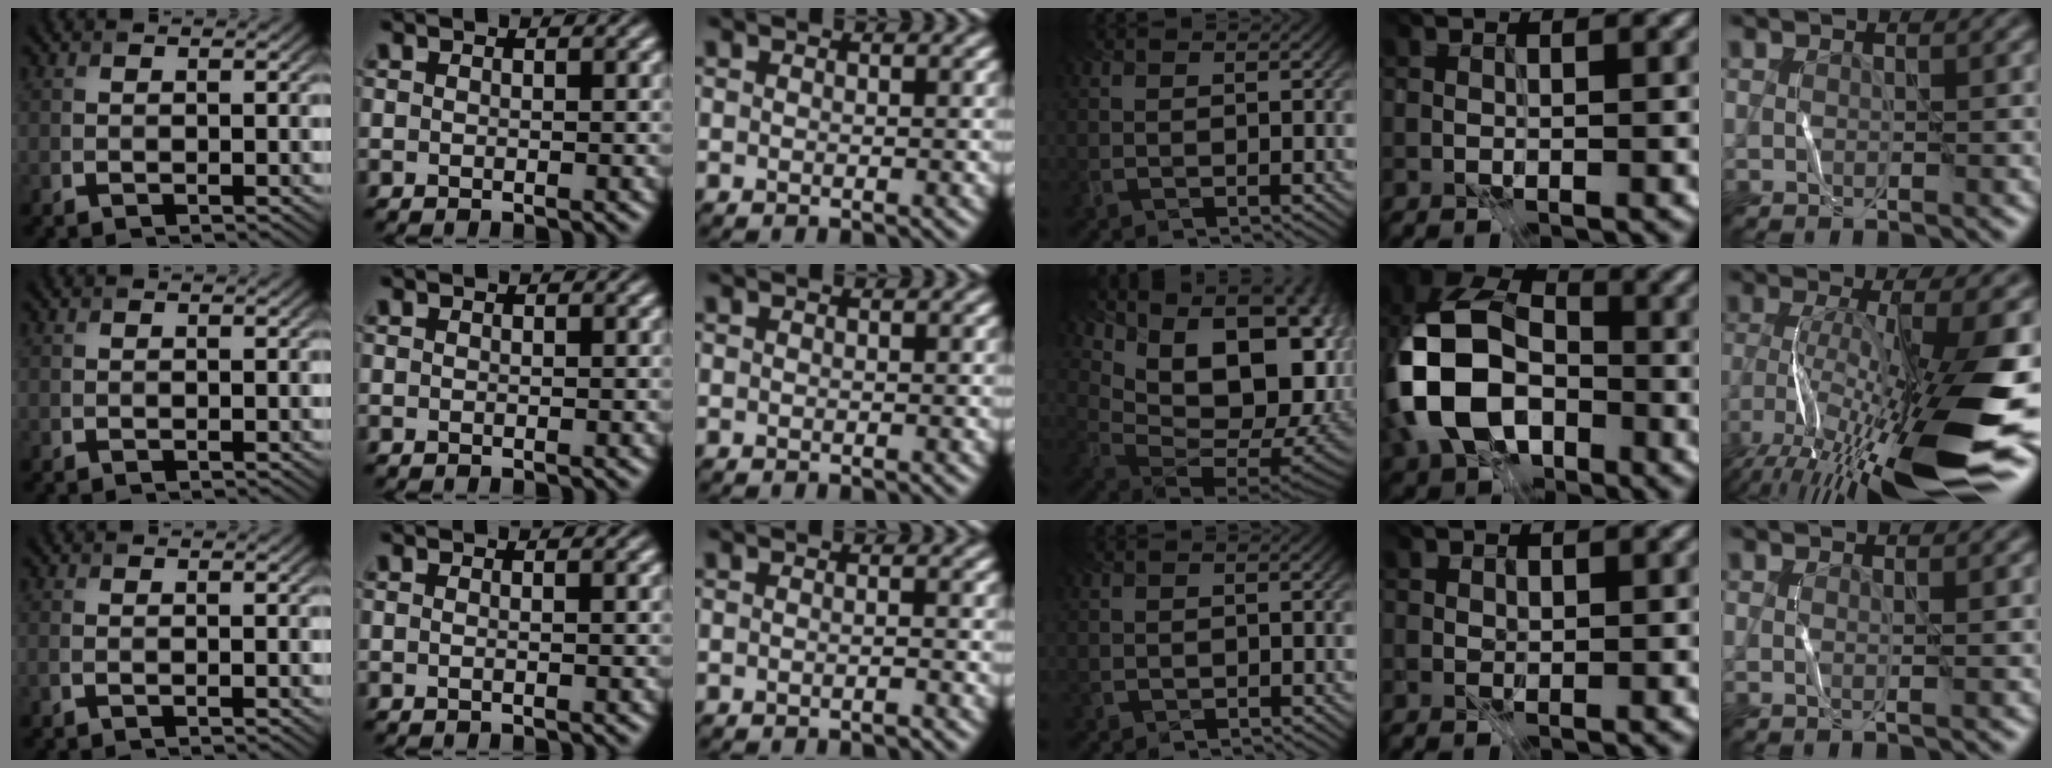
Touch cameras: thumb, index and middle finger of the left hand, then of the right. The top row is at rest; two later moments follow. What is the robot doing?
{"motion": "wrap", "object": "wrapping paper"}